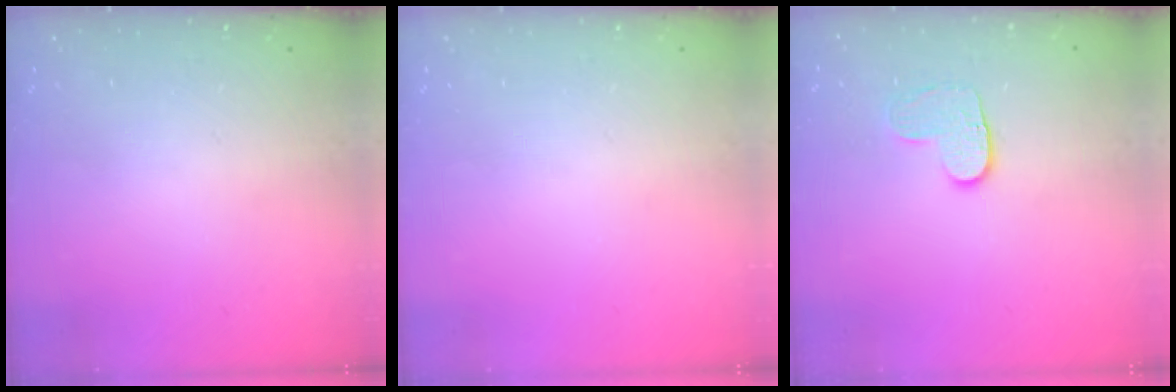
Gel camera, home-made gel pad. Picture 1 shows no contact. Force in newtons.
{"total": 0.0}
{"total": 5.5, "press": 5.5, "slide": 0.4}